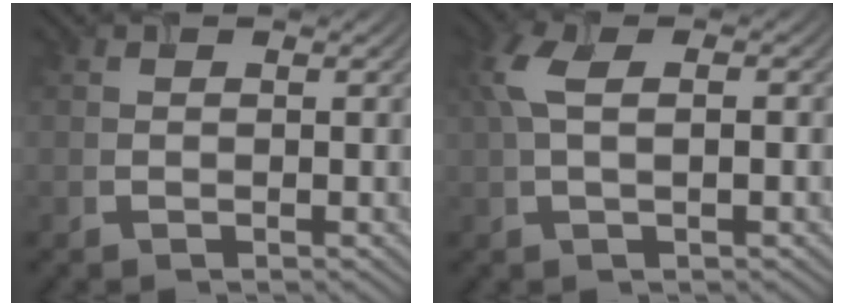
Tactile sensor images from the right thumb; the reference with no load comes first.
{"total": 4.4, "force": [0.7, 1.7, 4.0], "torque": [-0.095, 0.010, 0.011]}